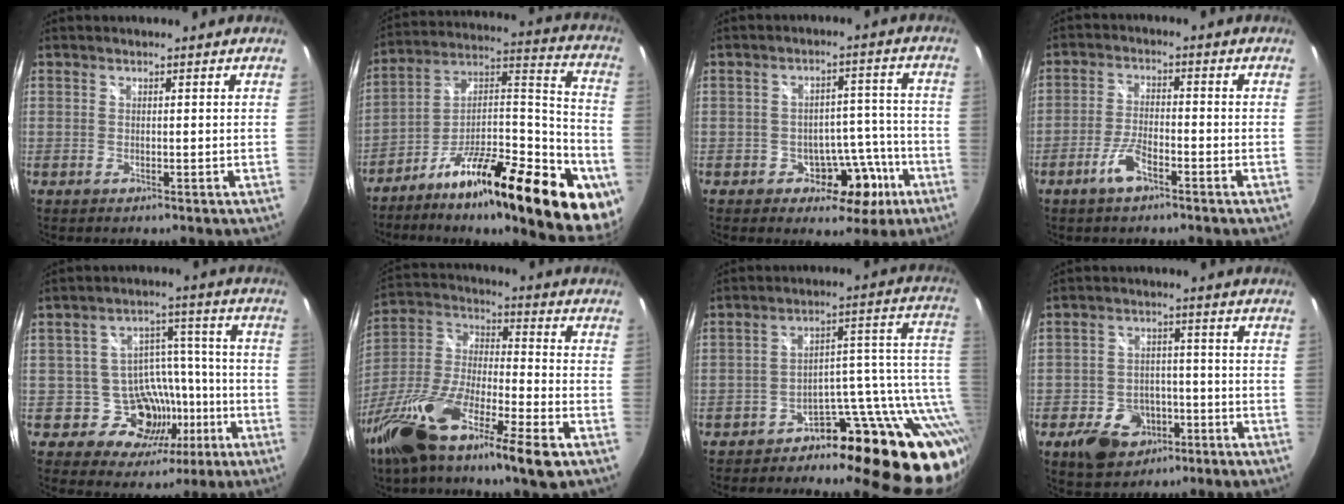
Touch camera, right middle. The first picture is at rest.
{"total": 28.2, "force": [-14.9, 8.2, 22.5], "torque": [-0.300, 0.017, -0.232]}
{"total": 7.9, "force": [-4.0, 5.6, 3.8], "torque": [-0.053, 0.026, -0.043]}
{"total": 5.3, "force": [-3.4, 1.6, 3.8], "torque": [-0.088, 0.000, -0.064]}
{"total": 11.9, "force": [-4.8, 10.2, 4.0], "torque": [-0.077, 0.037, -0.052]}
{"total": 21.8, "force": [-13.2, 3.9, 16.9], "torque": [-0.334, -0.036, -0.251]}
{"total": 19.2, "force": [-8.4, 10.2, 14.0], "torque": [-0.156, 0.027, -0.120]}
{"total": 10.3, "force": [-5.5, 7.4, 4.6], "torque": [-0.113, 0.019, -0.072]}